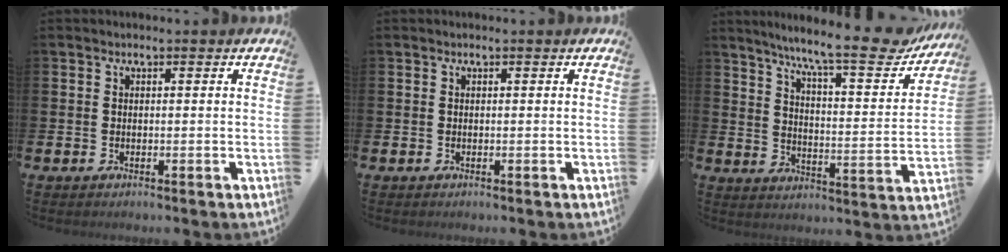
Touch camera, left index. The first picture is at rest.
{"total": 0.0}
{"total": 11.3, "force": [9.1, 1.6, 6.5], "torque": [-0.125, -0.056, 0.142]}